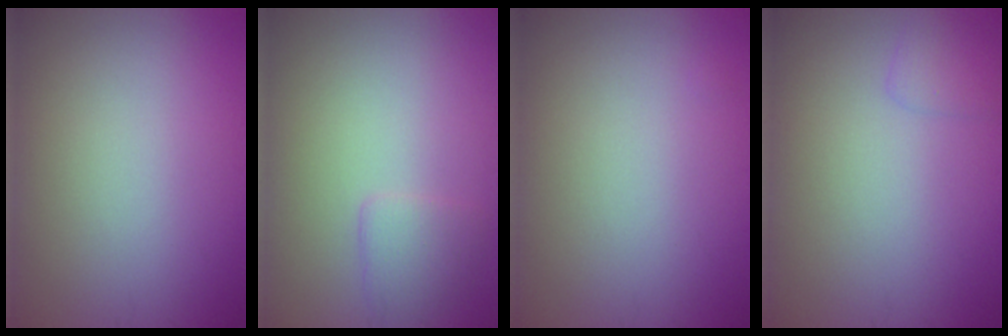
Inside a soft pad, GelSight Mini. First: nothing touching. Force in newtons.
{"total": 1.6, "press": 1.6, "slide": 0.1}
{"total": 0.0}
{"total": 1.3, "press": 1.3, "slide": 0.1}